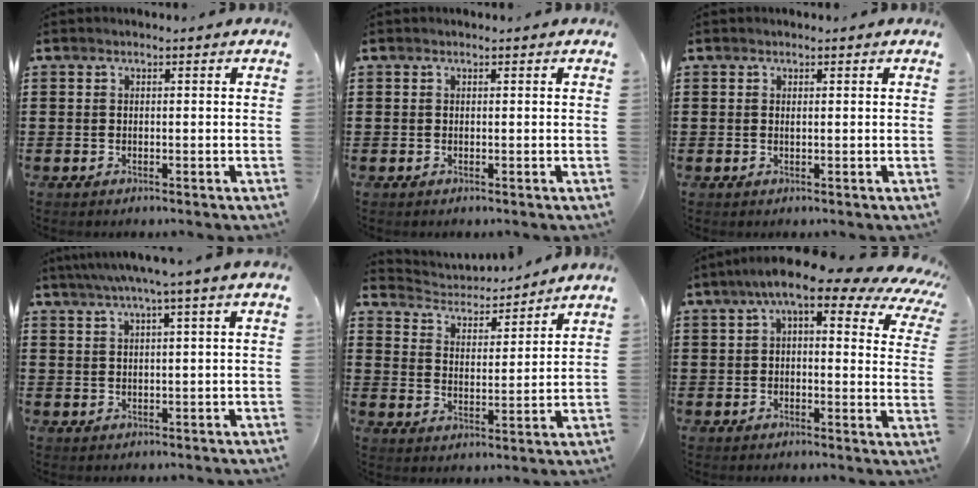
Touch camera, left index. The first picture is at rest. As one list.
[{"total": 0.0}, {"total": 0.0}, {"total": 3.0, "force": [1.5, 0.0, 2.5], "torque": [-0.052, 0.004, 0.026]}, {"total": 3.5, "force": [3.5, 0.6, 0.2], "torque": [-0.027, -0.030, 0.054]}, {"total": 9.4, "force": [6.2, 2.3, 6.8], "torque": [-0.122, -0.022, 0.101]}]